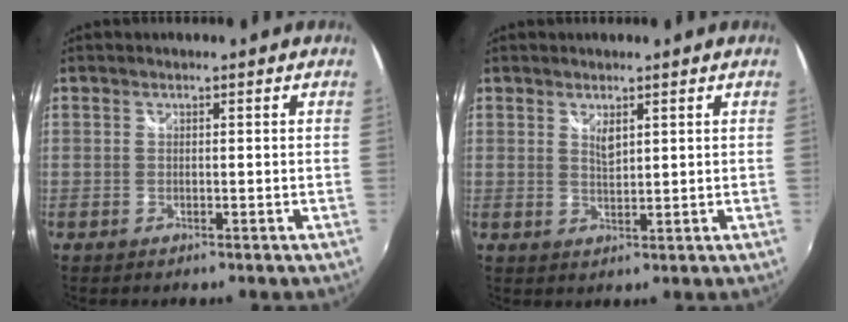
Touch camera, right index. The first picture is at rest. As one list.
[{"total": 2.2, "force": [1.3, 0.7, 1.6], "torque": [-0.025, -0.001, 0.023]}]